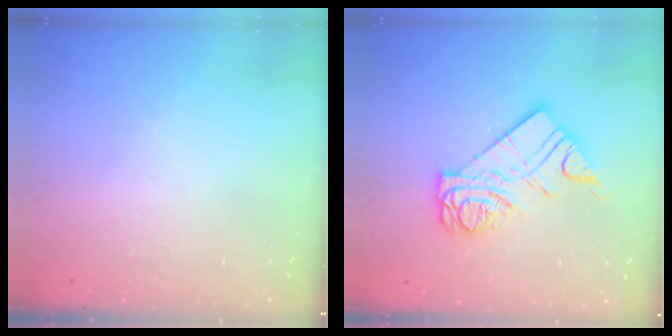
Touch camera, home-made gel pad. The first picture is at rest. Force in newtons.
{"total": 12.5, "press": 12.4, "slide": 1.2}